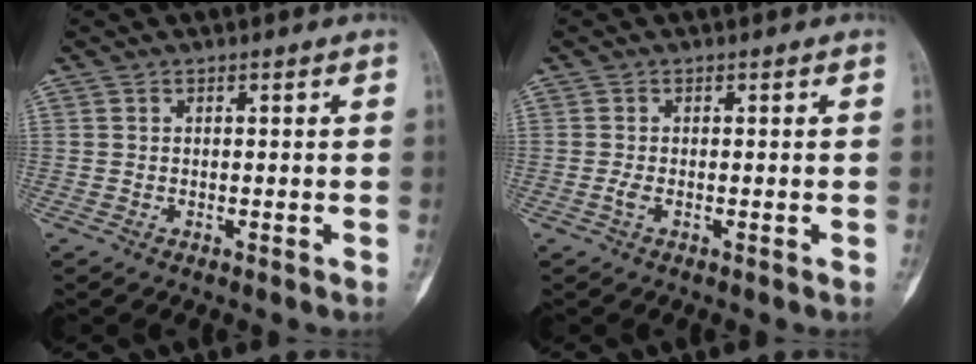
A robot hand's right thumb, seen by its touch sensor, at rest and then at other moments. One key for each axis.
{"total": 1.1, "fx": -0.4, "fy": 0.3, "fz": 0.9, "tx": -0.027, "ty": -0.003, "tz": -0.010}